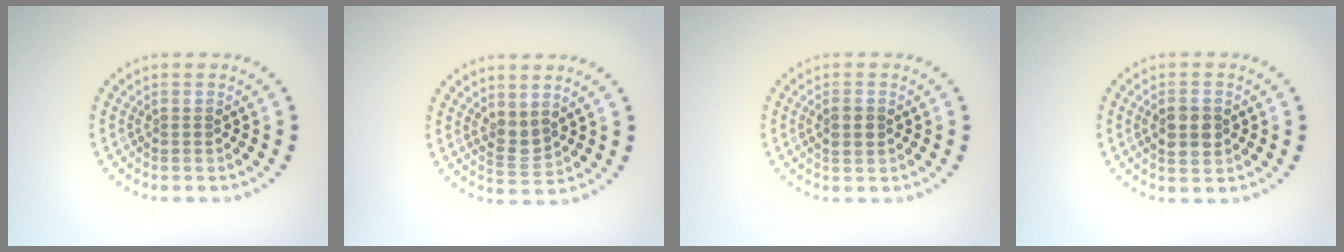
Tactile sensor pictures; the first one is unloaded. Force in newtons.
{"total": 1.8, "press": 1.6, "slide": 1.0}
{"total": 1.6, "press": 1.6, "slide": 0.1}
{"total": 2.8, "press": 2.8, "slide": 0.1}